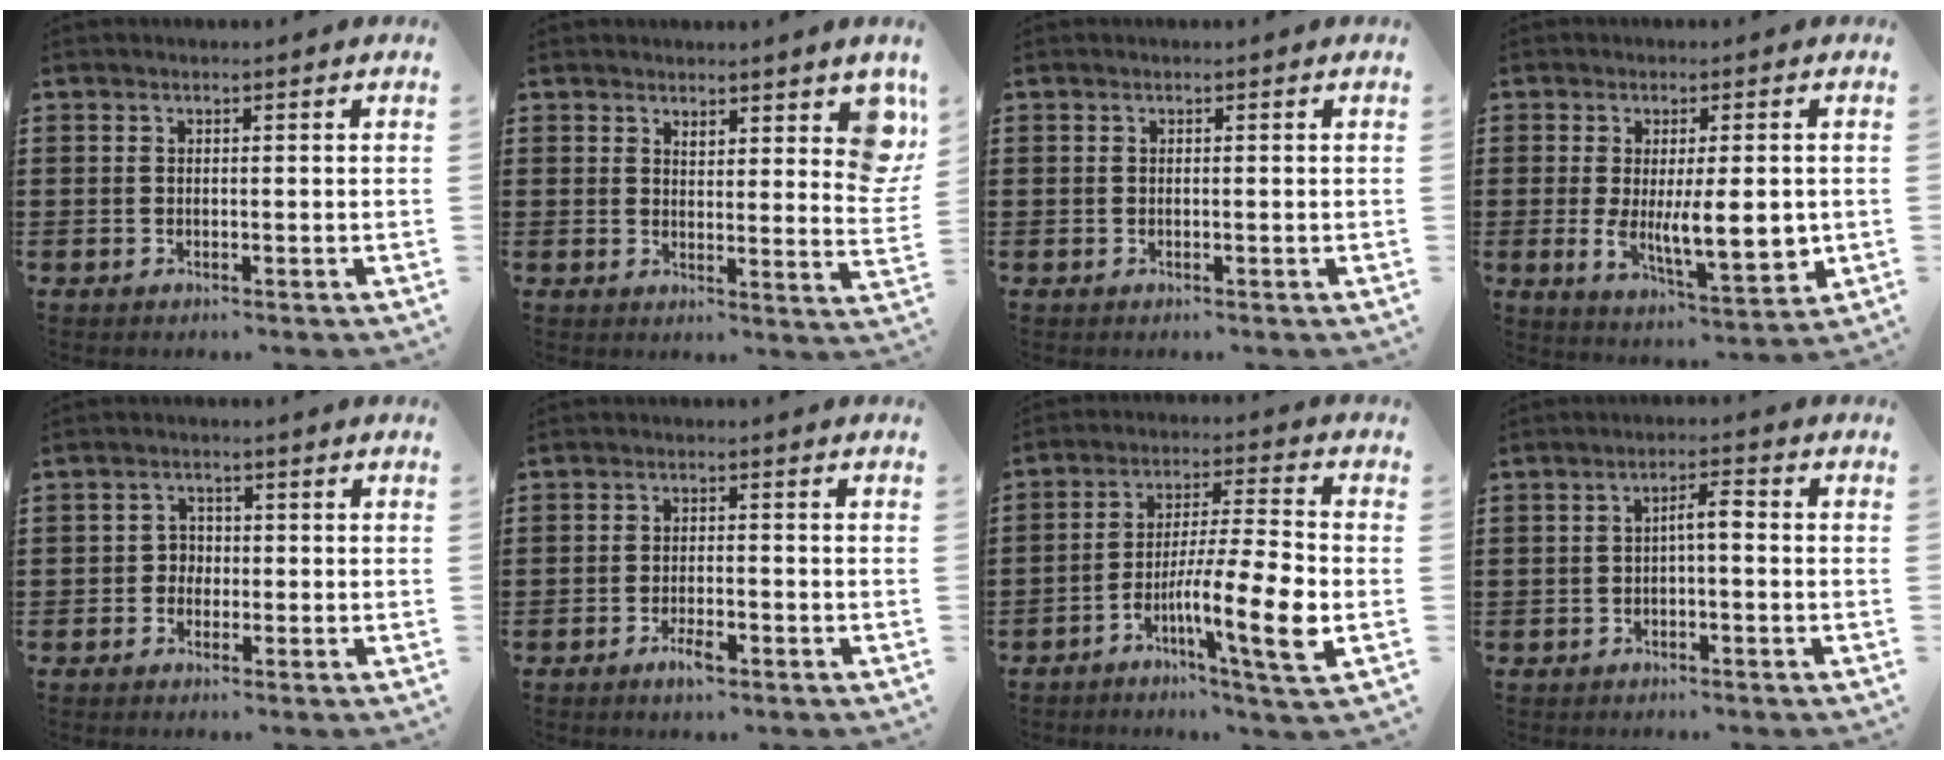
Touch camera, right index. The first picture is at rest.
{"total": 4.8, "force": [3.8, 1.5, 2.6], "torque": [-0.031, -0.012, 0.063]}
{"total": 0.0}
{"total": 9.9, "force": [-0.5, 3.3, 9.4], "torque": [-0.163, -0.016, -0.007]}
{"total": 2.1, "force": [-0.7, 1.9, 0.8], "torque": [-0.022, 0.005, -0.017]}
{"total": 3.2, "force": [-1.9, 0.8, 2.5], "torque": [-0.054, -0.005, -0.039]}
{"total": 11.5, "force": [-4.1, 0.7, 10.7], "torque": [-0.192, -0.007, -0.076]}
{"total": 2.7, "force": [-0.5, 0.6, 2.6], "torque": [-0.050, 0.007, -0.013]}